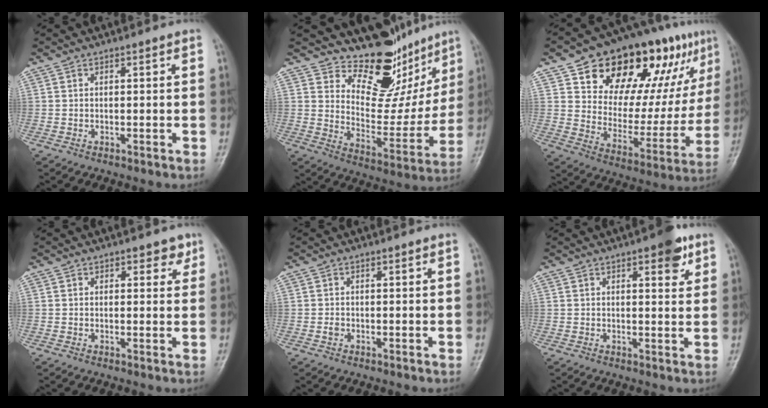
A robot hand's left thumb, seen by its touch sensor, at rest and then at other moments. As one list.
[{"total": 16.0, "force": [13.0, 7.8, 5.3], "torque": [-0.012, -0.101, 0.191]}, {"total": 27.0, "force": [14.4, 13.7, 18.3], "torque": [-0.216, -0.018, 0.230]}, {"total": 2.9, "force": [1.8, 1.9, 1.3], "torque": [0.008, -0.008, 0.021]}, {"total": 0.8, "force": [-0.1, 0.7, 0.4], "torque": [-0.004, 0.001, -0.002]}, {"total": 5.4, "force": [3.0, 2.1, 4.0], "torque": [-0.037, -0.012, 0.033]}]